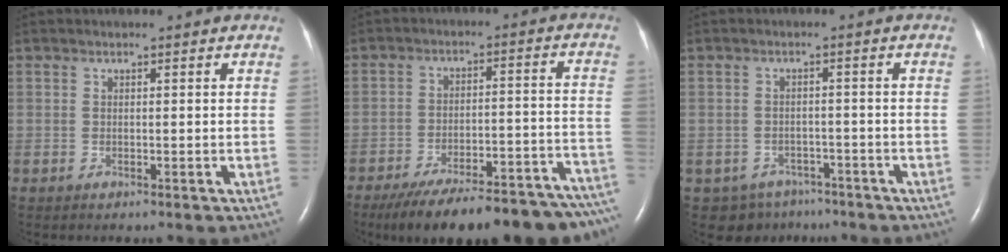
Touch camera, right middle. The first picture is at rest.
{"total": 27.0, "force": [-22.8, 5.2, 13.6], "torque": [-0.139, -0.004, -0.302]}
{"total": 5.6, "force": [-4.0, 3.9, 0.4], "torque": [0.003, 0.012, -0.053]}